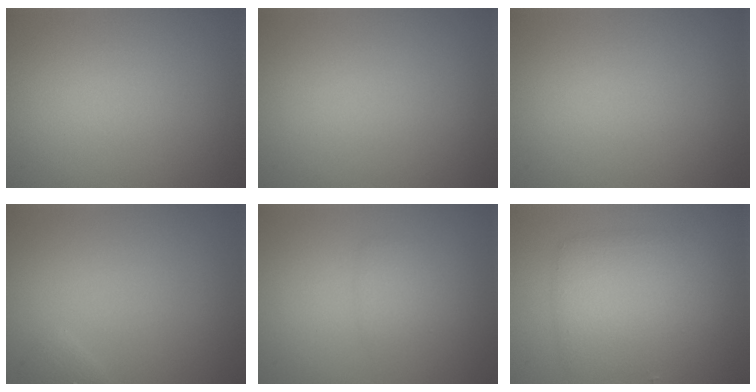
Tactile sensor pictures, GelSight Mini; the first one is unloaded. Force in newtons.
{"total": 0.0}
{"total": 0.0}
{"total": 0.6, "press": 0.6, "slide": 0.1}
{"total": 1.4, "press": 1.4, "slide": 0.0}
{"total": 5.1, "press": 5.1, "slide": 0.1}